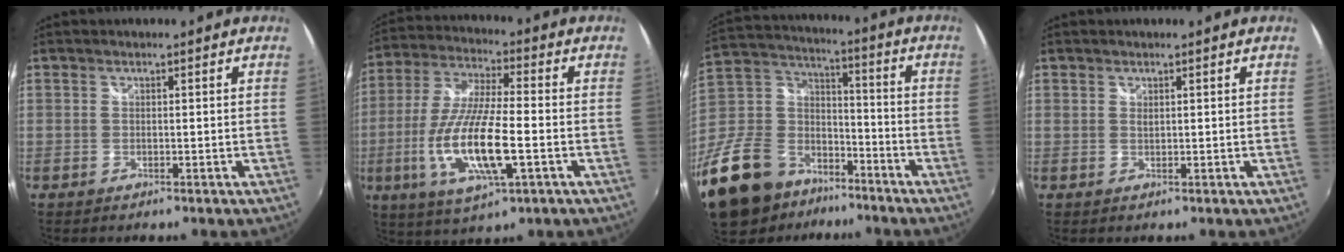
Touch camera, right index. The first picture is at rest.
{"total": 16.2, "force": [-4.3, 4.0, 15.1], "torque": [-0.312, -0.018, -0.079]}
{"total": 27.2, "force": [-17.6, 16.2, 13.0], "torque": [-0.313, 0.022, -0.287]}
{"total": 0.6, "force": [0.4, 0.3, 0.3], "torque": [-0.005, 0.001, 0.007]}